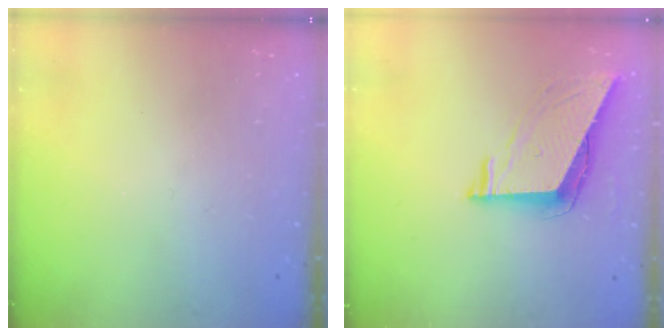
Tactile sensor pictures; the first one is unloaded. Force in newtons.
{"total": 7.1, "press": 7.1, "slide": 0.2}